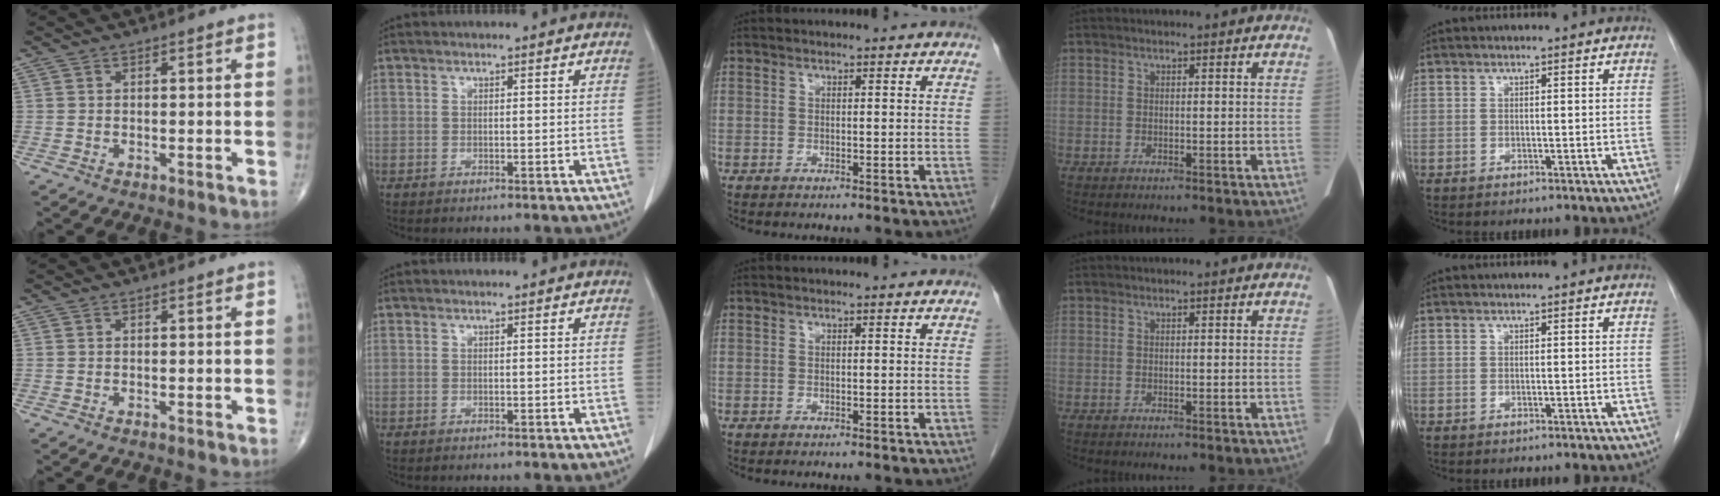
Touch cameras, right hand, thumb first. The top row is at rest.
{}